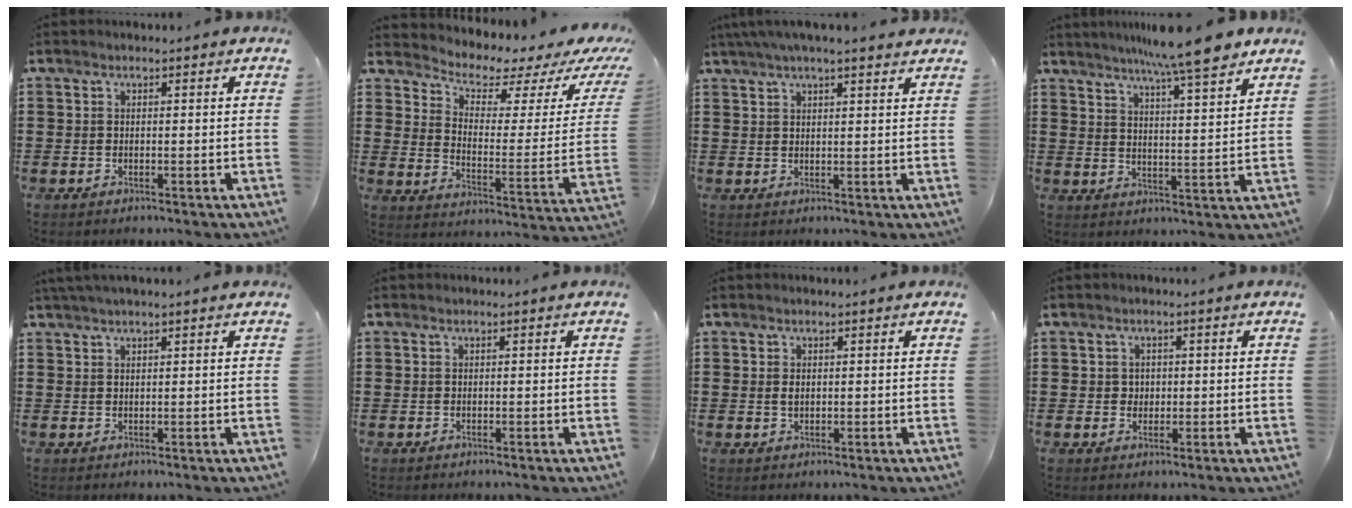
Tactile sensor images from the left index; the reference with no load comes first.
{"total": 3.9, "force": [3.5, 1.1, 1.4], "torque": [-0.052, -0.025, 0.053]}
{"total": 3.7, "force": [3.1, -0.2, 2.0], "torque": [-0.046, 0.000, 0.056]}
{"total": 8.7, "force": [7.4, -0.3, 4.6], "torque": [-0.093, -0.032, 0.126]}
{"total": 1.4, "force": [1.1, -0.3, 0.8], "torque": [-0.015, 0.000, 0.021]}
{"total": 0.0}
{"total": 1.0, "force": [0.2, 0.5, 0.9], "torque": [-0.019, 0.002, 0.003]}
{"total": 1.5, "force": [0.3, 1.4, 0.4], "torque": [-0.014, 0.007, 0.005]}